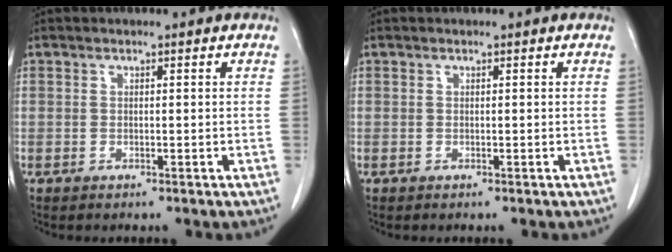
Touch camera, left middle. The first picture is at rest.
{"total": 0.0}